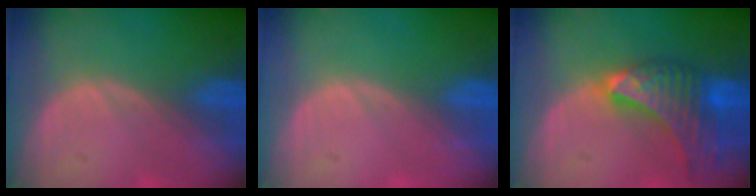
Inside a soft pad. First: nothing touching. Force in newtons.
{"total": 0.0}
{"total": 9.7, "press": 8.6, "slide": 4.5}